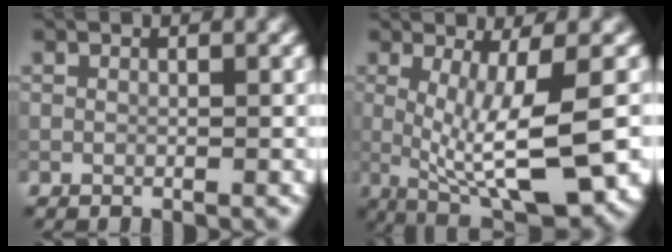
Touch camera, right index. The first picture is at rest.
{"total": 9.3, "force": [-0.9, 2.4, 8.9], "torque": [-0.154, -0.015, -0.010]}